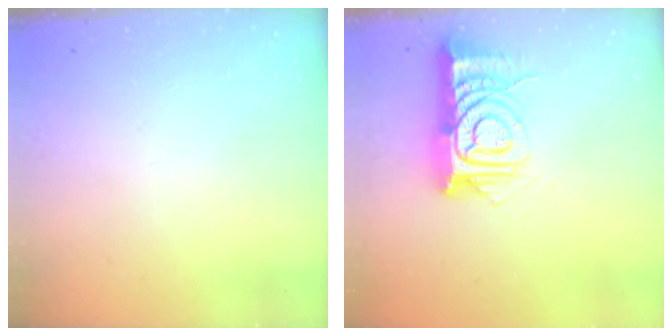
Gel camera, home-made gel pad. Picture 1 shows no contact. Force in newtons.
{"total": 13.0, "press": 13.0, "slide": 1.1}